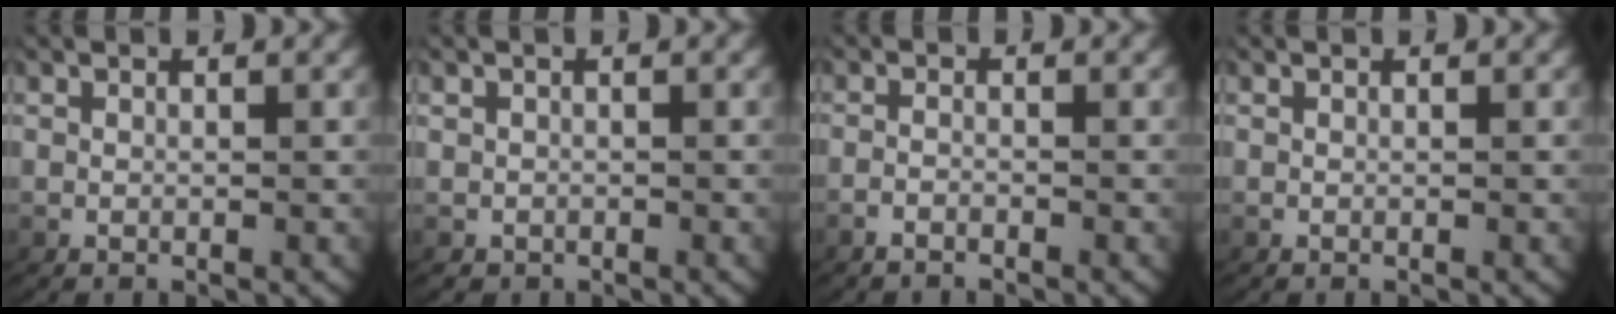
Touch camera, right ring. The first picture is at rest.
{"total": 1.5, "force": [-0.6, 1.3, -0.1], "torque": [-0.005, -0.008, -0.006]}
{"total": 1.3, "force": [-1.1, 0.4, 0.5], "torque": [-0.017, -0.006, -0.021]}
{"total": 0.0}